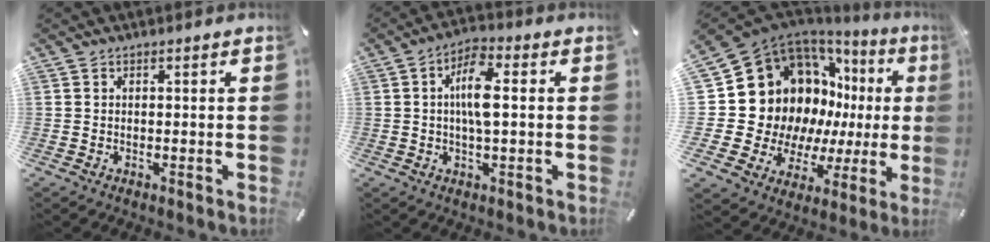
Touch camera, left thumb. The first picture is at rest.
{"total": 8.4, "force": [0.7, 3.0, 7.8], "torque": [-0.153, 0.003, 0.007]}
{"total": 21.3, "force": [5.1, 17.1, 11.6], "torque": [-0.193, -0.076, 0.140]}